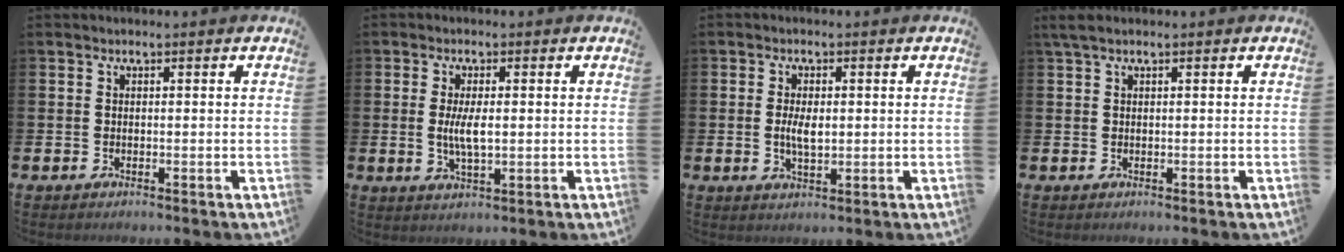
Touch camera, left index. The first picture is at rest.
{"total": 4.2, "force": [0.3, 1.5, 3.9], "torque": [-0.066, 0.000, 0.001]}
{"total": 3.4, "force": [0.1, 1.6, 3.0], "torque": [-0.042, -0.003, -0.003]}
{"total": 1.4, "force": [0.9, 0.3, 1.0], "torque": [-0.027, 0.006, 0.018]}